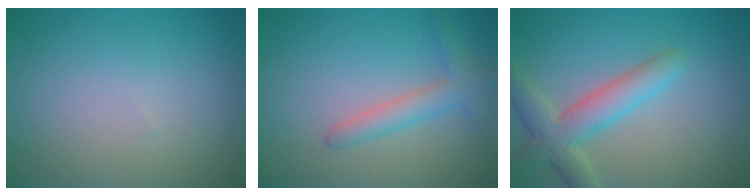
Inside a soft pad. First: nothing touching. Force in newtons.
{"total": 2.1, "press": 2.1, "slide": 0.2}
{"total": 4.7, "press": 4.7, "slide": 0.5}